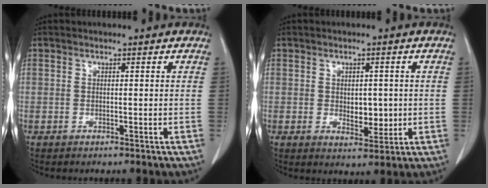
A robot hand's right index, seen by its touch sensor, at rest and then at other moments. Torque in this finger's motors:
{"motor_torque": [0.21, -0.09, 0.10, 0.03]}